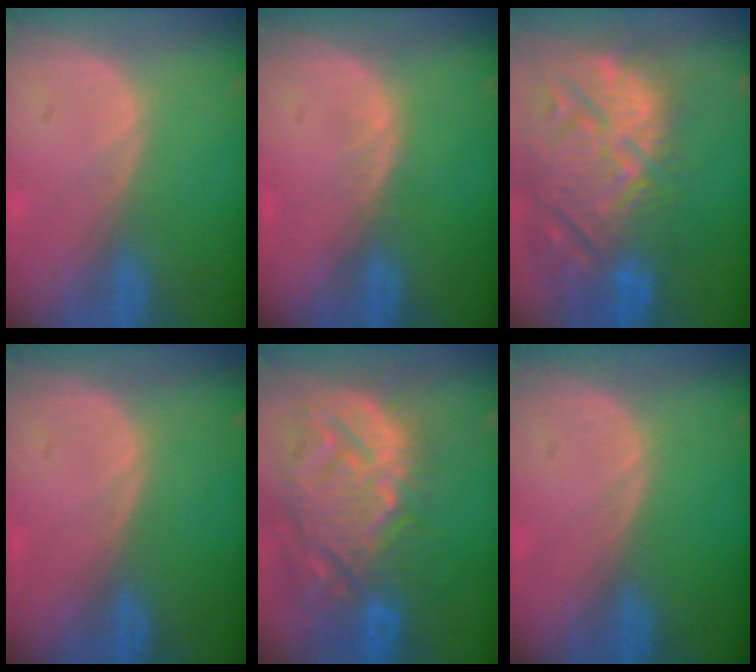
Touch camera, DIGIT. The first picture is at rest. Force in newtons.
{"total": 0.8, "press": 0.7, "slide": 0.2}
{"total": 15.3, "press": 13.0, "slide": 7.9}
{"total": 0.0}
{"total": 14.4, "press": 12.4, "slide": 7.4}
{"total": 0.0}